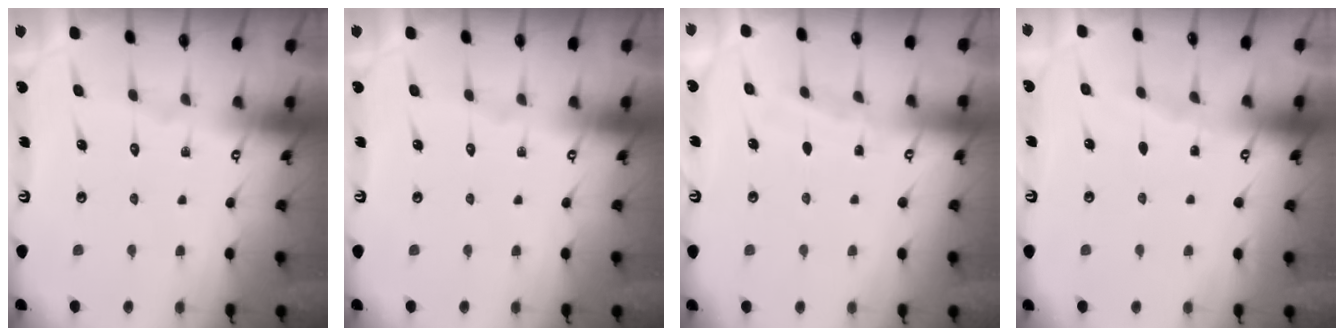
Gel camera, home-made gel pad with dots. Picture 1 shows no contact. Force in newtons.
{"total": 0.0}
{"total": 3.6, "press": 3.5, "slide": 0.5}
{"total": 1.9, "press": 1.9, "slide": 0.4}